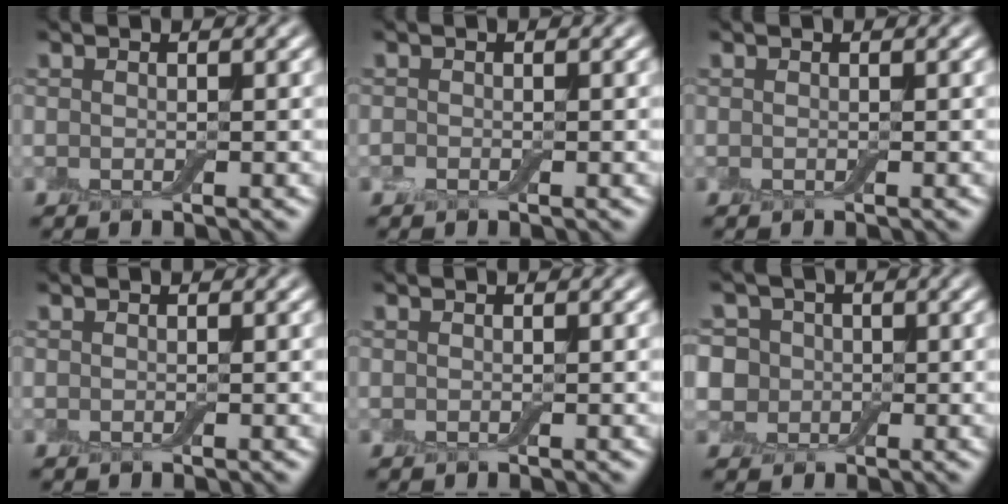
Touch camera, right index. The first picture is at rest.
{"total": 0.6, "force": [-0.4, 0.3, 0.3], "torque": [-0.005, -0.002, -0.008]}
{"total": 0.0}
{"total": 0.0}
{"total": 0.0}
{"total": 6.4, "force": [1.4, 5.6, 2.8], "torque": [-0.040, 0.031, -0.010]}